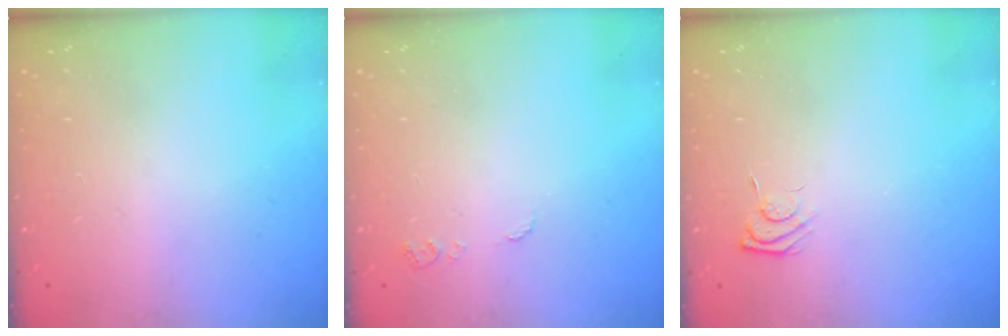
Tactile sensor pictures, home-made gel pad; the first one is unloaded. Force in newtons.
{"total": 5.3, "press": 5.2, "slide": 0.5}
{"total": 4.9, "press": 4.7, "slide": 1.1}